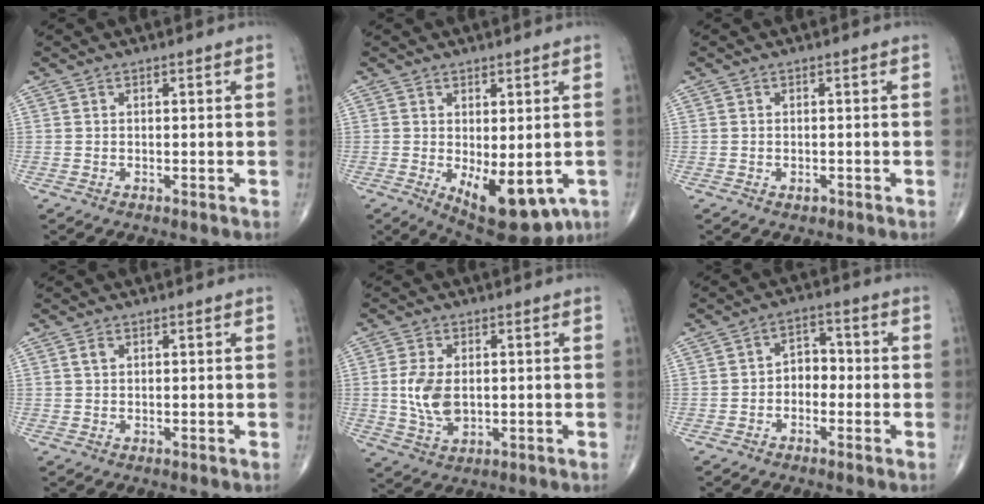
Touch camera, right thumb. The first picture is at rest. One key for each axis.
{"total": 12.4, "fx": -3.6, "fy": 6.0, "fz": 10.3, "tx": -0.126, "ty": -0.017, "tz": -0.032}
{"total": 1.0, "fx": -0.5, "fy": 0.7, "fz": 0.6, "tx": -0.009, "ty": 0.001, "tz": -0.006}
{"total": 1.3, "fx": 0.6, "fy": 0.8, "fz": 0.8, "tx": -0.015, "ty": 0.003, "tz": 0.012}
{"total": 7.8, "fx": 0.2, "fy": 4.7, "fz": 6.2, "tx": -0.123, "ty": -0.005, "tz": 0.011}
{"total": 4.7, "fx": -1.0, "fy": 3.5, "fz": 3.0, "tx": -0.022, "ty": 0.022, "tz": -0.030}